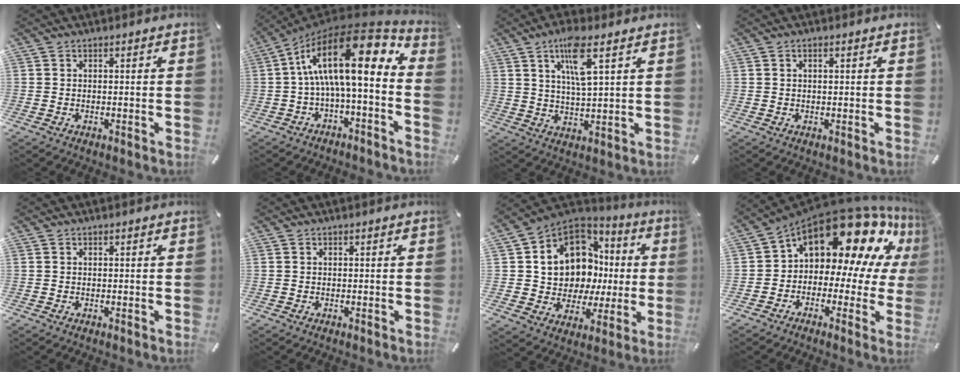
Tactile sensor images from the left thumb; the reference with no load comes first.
{"total": 19.8, "force": [2.9, 6.8, 18.4], "torque": [-0.323, -0.027, 0.039]}
{"total": 9.7, "force": [4.9, 2.4, 8.0], "torque": [-0.150, -0.004, 0.083]}
{"total": 1.0, "force": [0.3, 0.4, 0.8], "torque": [-0.017, 0.003, 0.005]}
{"total": 0.0}
{"total": 0.0}
{"total": 12.7, "force": [3.9, 10.9, 5.3], "torque": [-0.100, -0.045, 0.090]}
{"total": 18.3, "force": [11.1, 9.8, 10.8], "torque": [-0.179, -0.088, 0.185]}